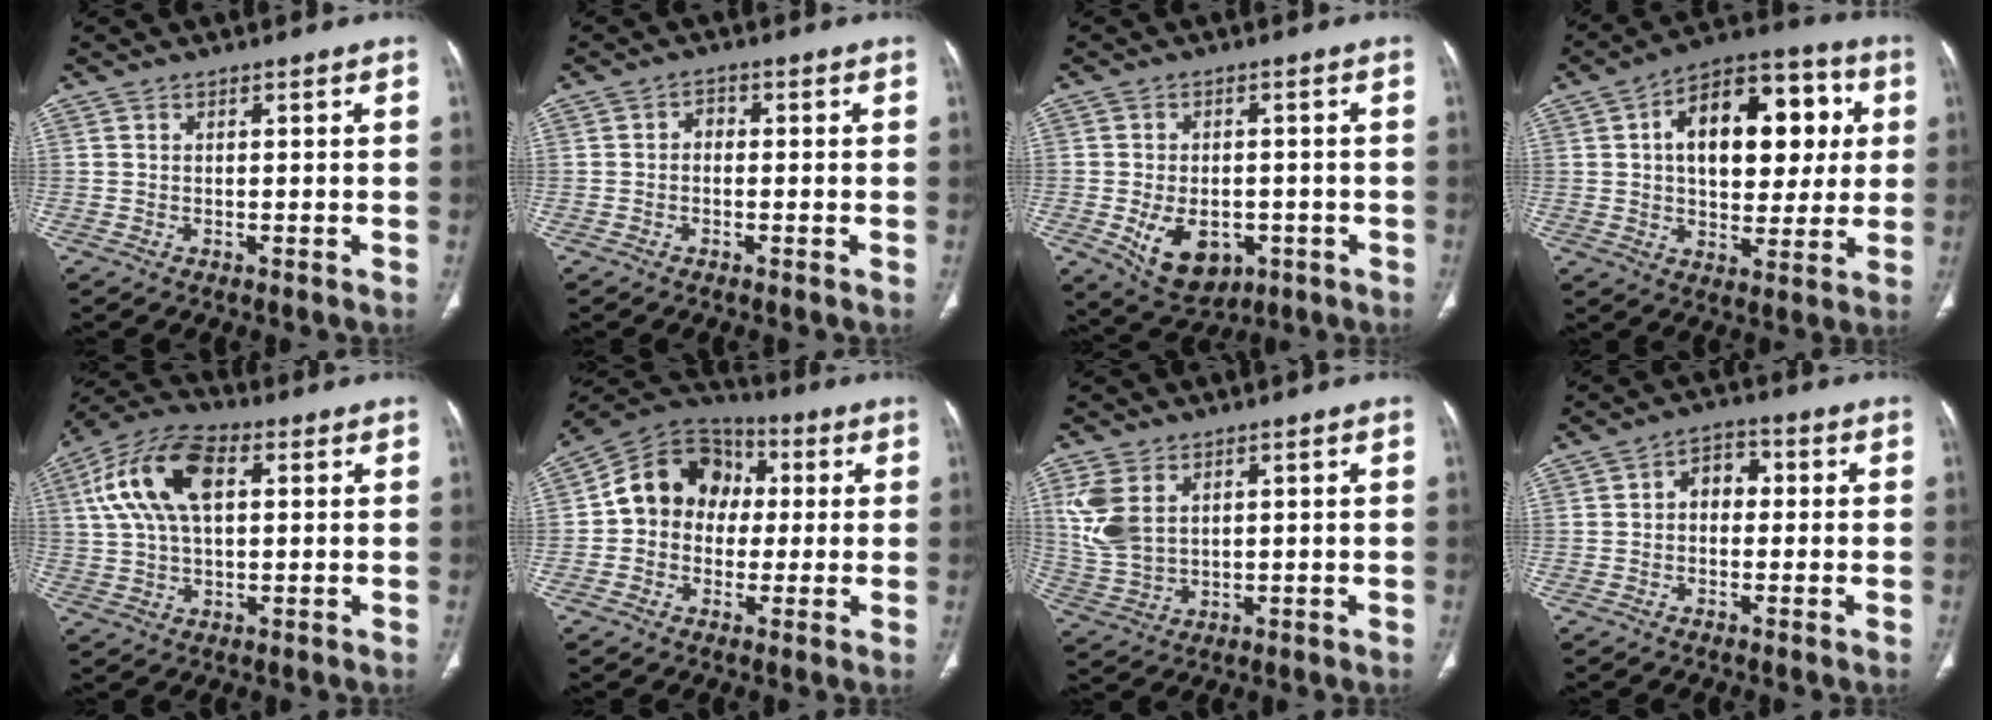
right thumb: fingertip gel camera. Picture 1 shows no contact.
{"total": 1.7, "force": [-0.3, 1.4, 1.1], "torque": [-0.008, 0.008, -0.010]}
{"total": 10.3, "force": [-3.2, 7.1, 6.8], "torque": [-0.090, 0.008, -0.031]}
{"total": 20.8, "force": [4.3, 12.2, 16.3], "torque": [-0.198, 0.020, 0.062]}
{"total": 14.8, "force": [4.0, 8.0, 11.8], "torque": [-0.232, 0.023, 0.071]}
{"total": 13.8, "force": [1.1, 11.6, 7.4], "torque": [-0.085, 0.035, 0.006]}
{"total": 8.6, "force": [3.0, 5.5, 5.9], "torque": [-0.131, -0.008, 0.074]}
{"total": 4.9, "force": [0.2, 3.7, 3.3], "torque": [-0.030, 0.020, -0.006]}